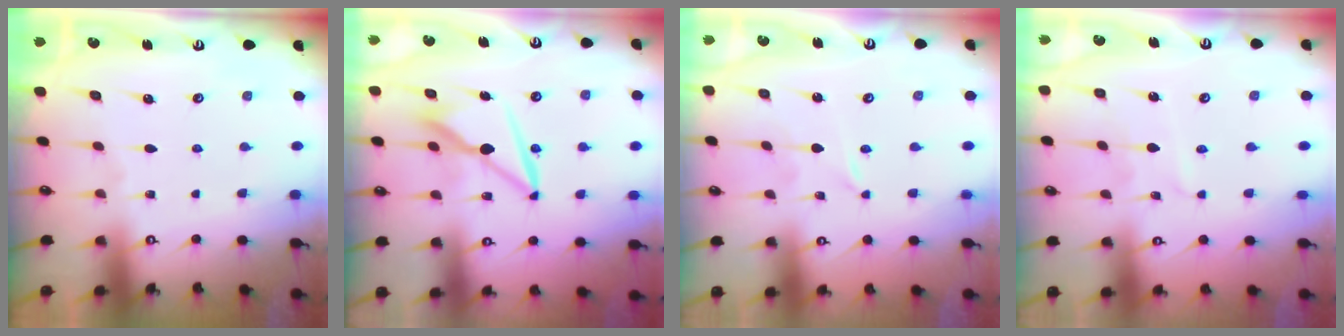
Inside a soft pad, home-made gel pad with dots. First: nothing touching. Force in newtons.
{"total": 7.5, "press": 7.4, "slide": 1.2}
{"total": 0.0}
{"total": 2.5, "press": 2.5, "slide": 0.3}